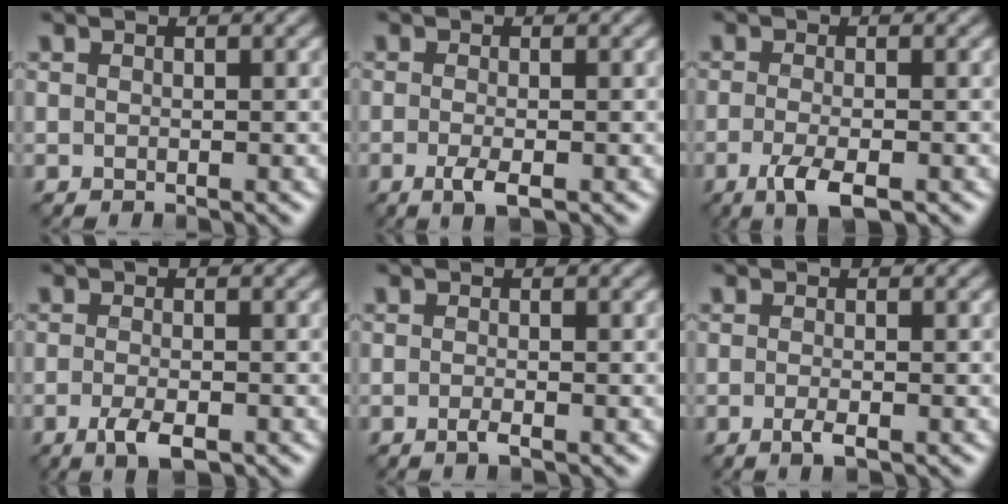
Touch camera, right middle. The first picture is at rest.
{"total": 2.2, "force": [-0.9, 0.5, 1.9], "torque": [-0.039, -0.007, -0.019]}
{"total": 3.4, "force": [-1.7, 0.9, 2.8], "torque": [-0.059, -0.008, -0.036]}
{"total": 2.9, "force": [-1.5, 0.9, 2.3], "torque": [-0.049, -0.007, -0.028]}
{"total": 1.1, "force": [-0.5, 0.2, 0.9], "torque": [-0.015, -0.003, -0.012]}
{"total": 1.4, "force": [-0.6, 0.3, 1.2], "torque": [-0.024, -0.007, -0.014]}